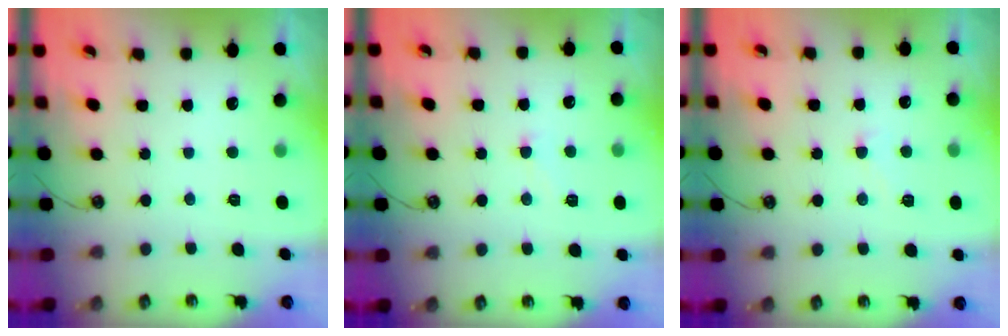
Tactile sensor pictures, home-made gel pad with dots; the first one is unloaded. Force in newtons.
{"total": 4.1, "press": 4.1, "slide": 0.7}
{"total": 3.3, "press": 3.2, "slide": 0.6}